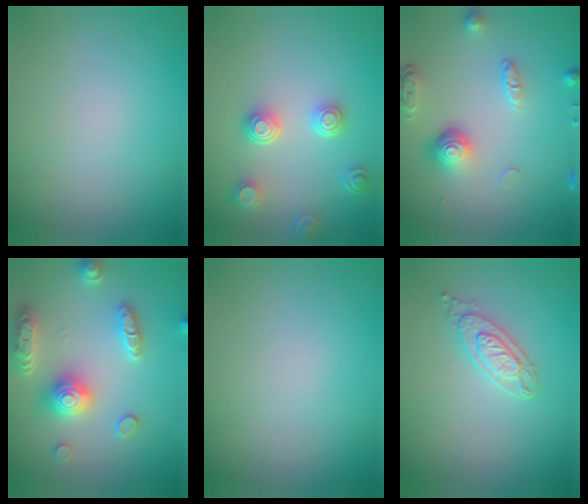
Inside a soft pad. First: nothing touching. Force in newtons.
{"total": 3.9, "press": 3.1, "slide": 2.3}
{"total": 4.2, "press": 3.1, "slide": 2.9}
{"total": 5.3, "press": 5.3, "slide": 0.8}
{"total": 0.0}
{"total": 2.6, "press": 2.4, "slide": 1.1}